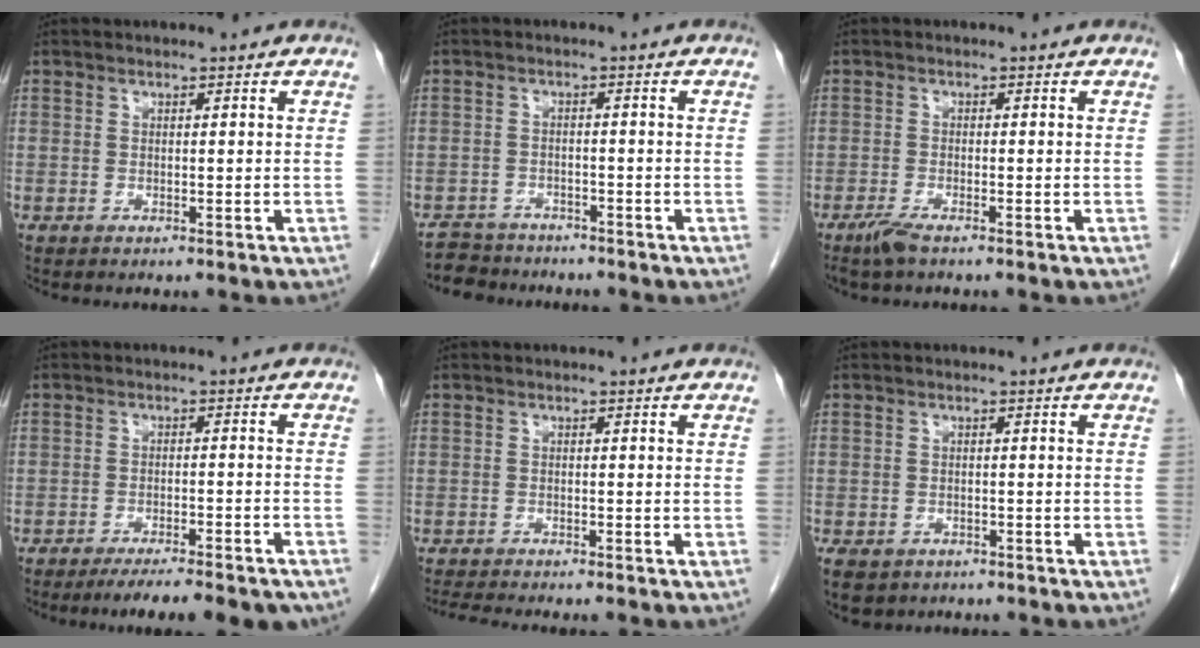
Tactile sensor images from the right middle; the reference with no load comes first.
{"total": 4.9, "force": [-4.6, 1.9, -0.2], "torque": [0.006, -0.006, -0.075]}
{"total": 2.4, "force": [-1.8, 0.2, 1.6], "torque": [-0.039, -0.005, -0.038]}
{"total": 10.5, "force": [-8.9, 0.9, 5.6], "torque": [-0.066, -0.012, -0.123]}
{"total": 2.8, "force": [-2.6, -0.8, 0.8], "torque": [-0.023, -0.016, -0.048]}
{"total": 6.0, "force": [-4.0, 3.9, 2.3], "torque": [-0.045, -0.006, -0.054]}